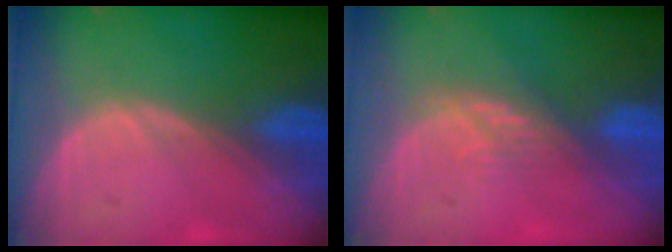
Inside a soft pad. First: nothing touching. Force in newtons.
{"total": 3.3, "press": 3.0, "slide": 1.5}